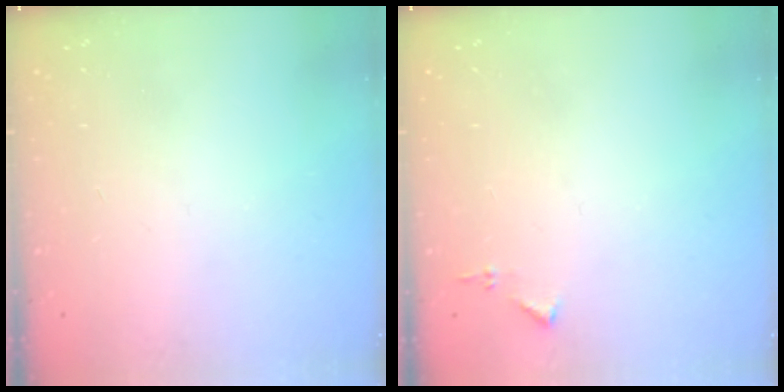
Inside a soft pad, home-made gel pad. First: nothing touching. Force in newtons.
{"total": 4.4, "press": 4.4, "slide": 0.6}